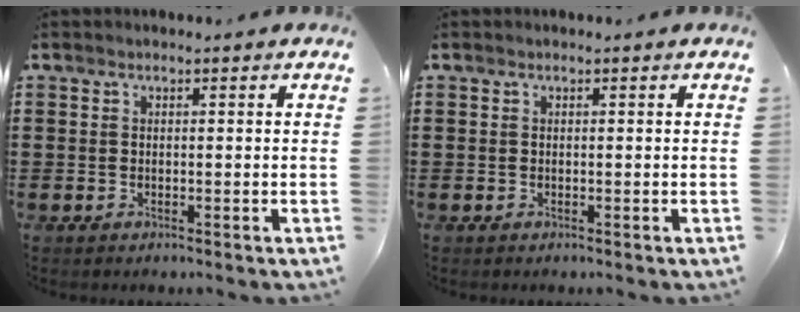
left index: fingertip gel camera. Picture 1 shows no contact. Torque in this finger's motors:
{"motor_torque": [0.00, 0.00, 0.00, 0.00]}